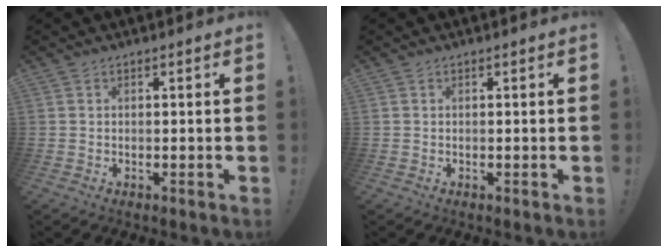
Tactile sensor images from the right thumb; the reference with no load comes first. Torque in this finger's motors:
{"motor_torque": [0.00, 0.00, -0.02, 0.03, 0.00]}